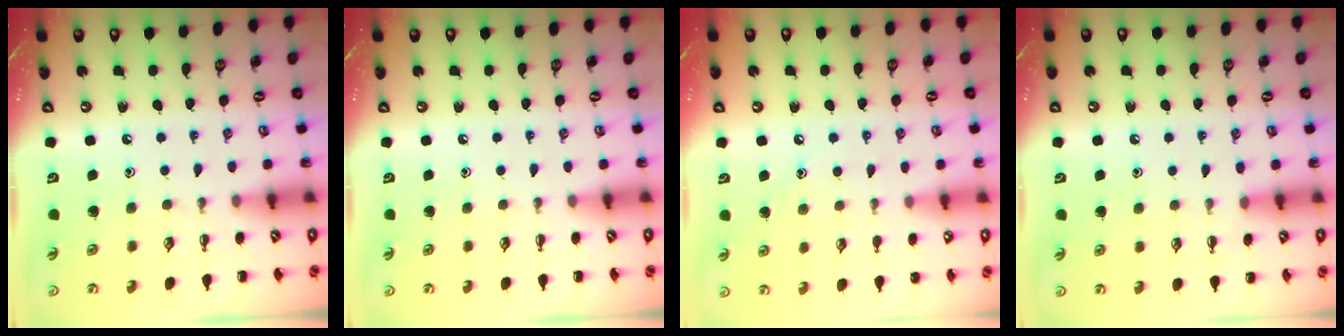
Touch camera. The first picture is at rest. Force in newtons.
{"total": 0.0}
{"total": 6.6, "press": 6.4, "slide": 1.7}
{"total": 6.9, "press": 6.6, "slide": 2.0}